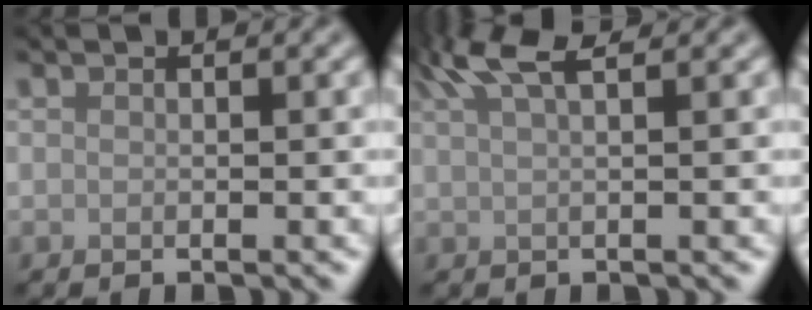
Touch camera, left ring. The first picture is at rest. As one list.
[{"total": 4.1, "force": [2.8, 1.0, 2.9], "torque": [-0.044, 0.015, 0.046]}]